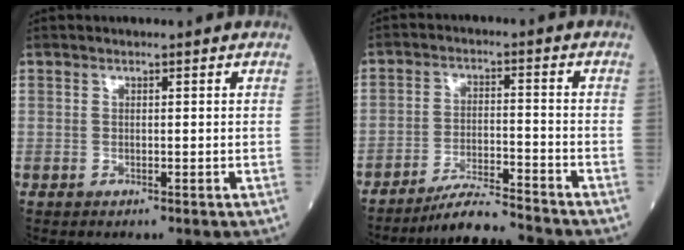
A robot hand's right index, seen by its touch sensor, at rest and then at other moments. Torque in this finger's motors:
{"motor_torque": [-0.34, -0.32, -0.90, -0.10]}